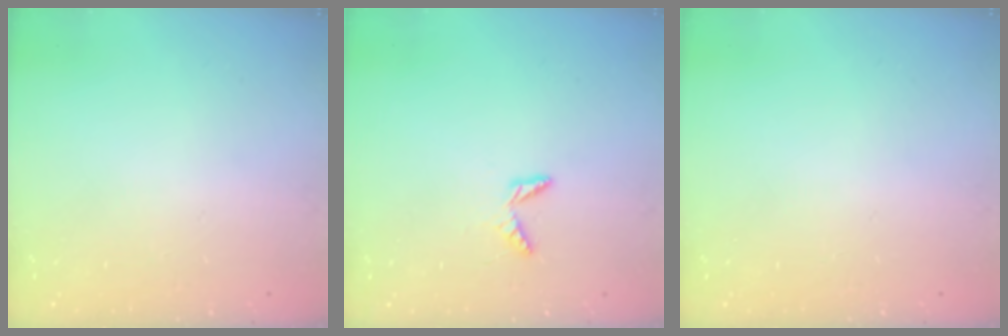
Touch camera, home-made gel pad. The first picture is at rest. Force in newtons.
{"total": 4.8, "press": 4.7, "slide": 0.4}
{"total": 0.0}